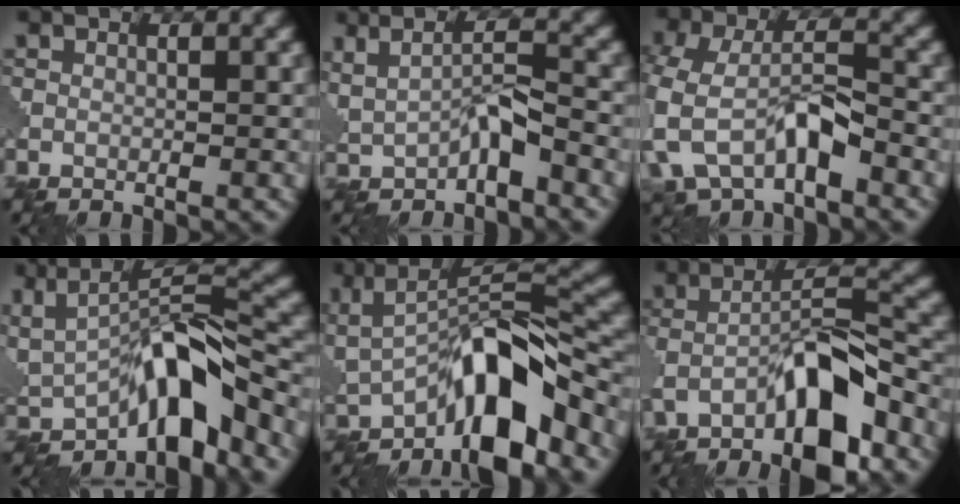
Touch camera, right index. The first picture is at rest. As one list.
[{"total": 3.5, "force": [-0.5, 0.9, 3.4], "torque": [-0.065, -0.003, -0.009]}, {"total": 7.6, "force": [-3.1, 4.1, 5.6], "torque": [-0.130, -0.001, -0.066]}, {"total": 7.8, "force": [-2.9, 2.7, 6.7], "torque": [-0.090, 0.007, -0.054]}, {"total": 8.5, "force": [-3.8, 2.8, 7.1], "torque": [-0.101, 0.014, -0.073]}, {"total": 8.6, "force": [-4.5, 2.5, 6.9], "torque": [-0.116, 0.014, -0.086]}]